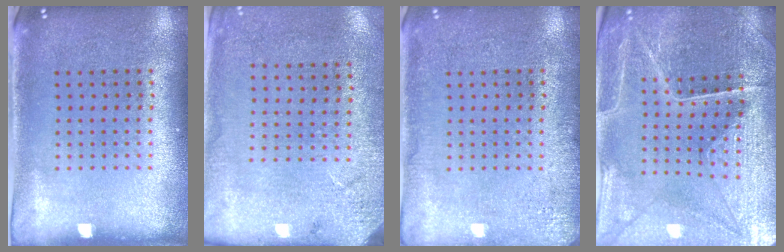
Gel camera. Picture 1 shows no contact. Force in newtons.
{"total": 2.7, "press": 2.3, "slide": 1.3}
{"total": 2.5, "press": 2.4, "slide": 0.5}
{"total": 3.5, "press": 3.5, "slide": 0.4}